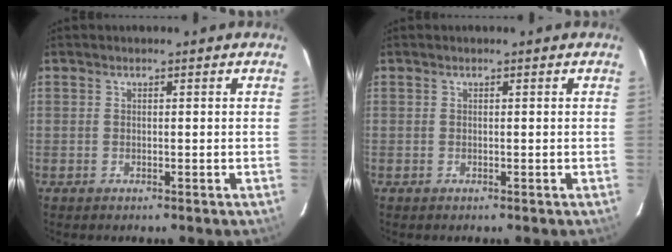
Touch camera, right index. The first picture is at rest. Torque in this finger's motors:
{"motor_torque": [0.00, 0.00, 0.00, 0.00]}